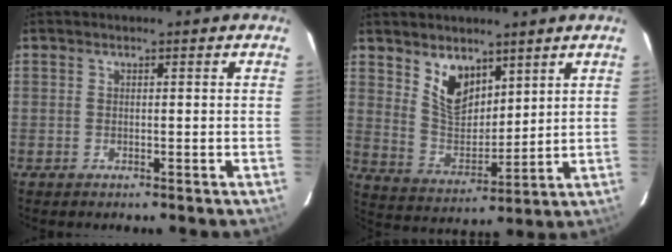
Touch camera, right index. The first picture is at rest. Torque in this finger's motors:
{"motor_torque": [0.59, 0.47, 0.22, 0.08]}